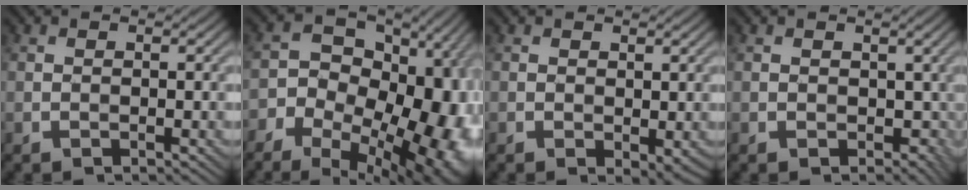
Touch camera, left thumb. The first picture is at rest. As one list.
[{"total": 20.7, "force": [-9.2, 13.7, 12.5], "torque": [-0.185, -0.022, -0.101]}, {"total": 1.4, "force": [-0.1, 0.8, 1.1], "torque": [-0.018, -0.005, 0.001]}, {"total": 2.4, "force": [0.2, 2.2, 0.9], "torque": [-0.014, -0.007, 0.005]}]